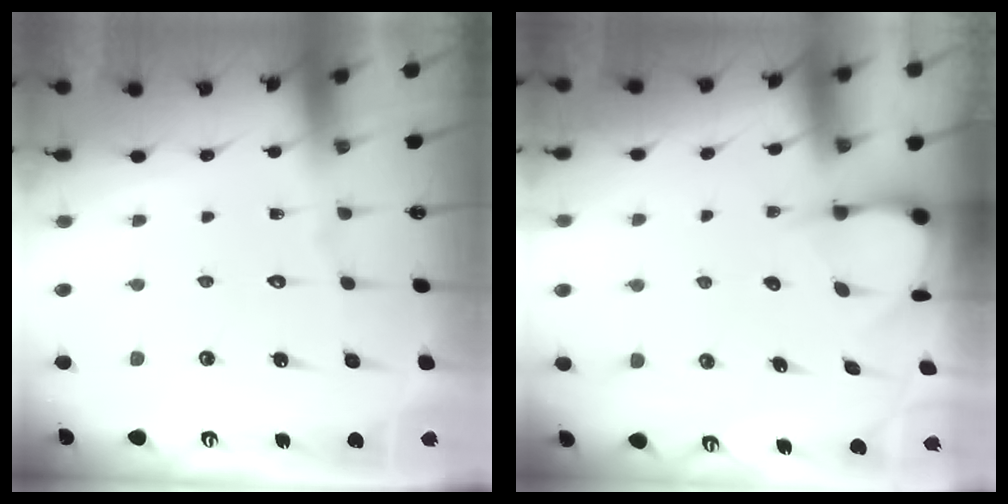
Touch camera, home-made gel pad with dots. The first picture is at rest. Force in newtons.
{"total": 3.4, "press": 3.4, "slide": 0.3}